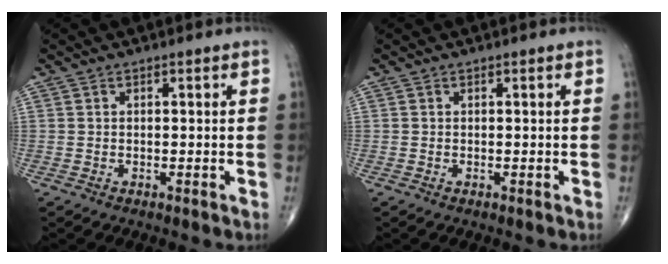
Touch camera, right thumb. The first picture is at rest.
{"total": 0.0}